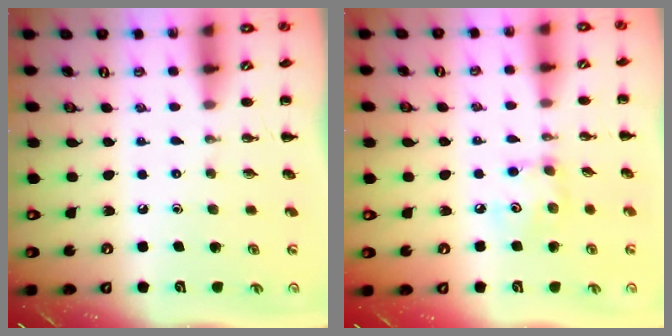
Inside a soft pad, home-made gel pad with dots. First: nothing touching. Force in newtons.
{"total": 5.2, "press": 5.2, "slide": 0.5}